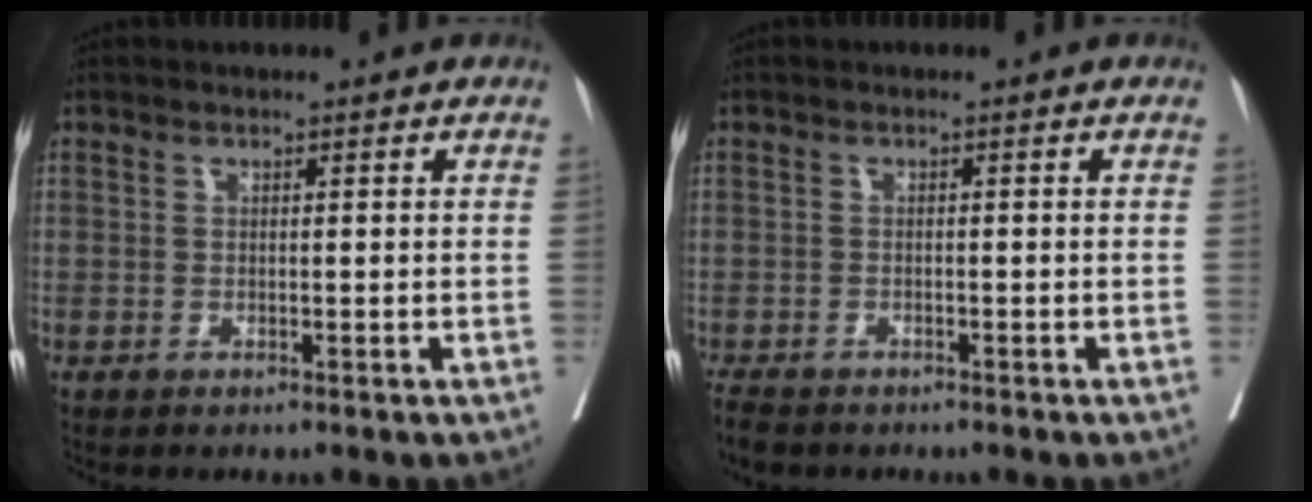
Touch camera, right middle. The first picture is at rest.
{"total": 4.4, "force": [-3.7, 1.8, 1.6], "torque": [-0.030, -0.008, -0.056]}